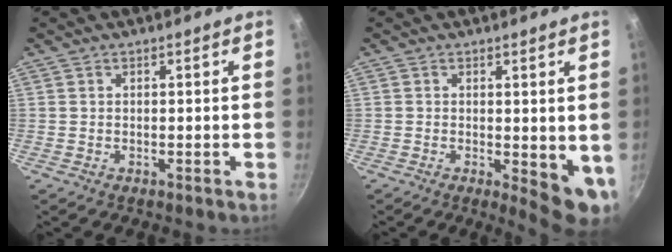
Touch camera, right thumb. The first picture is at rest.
{"total": 7.3, "force": [-0.1, 2.9, 6.7], "torque": [-0.077, -0.015, 0.003]}